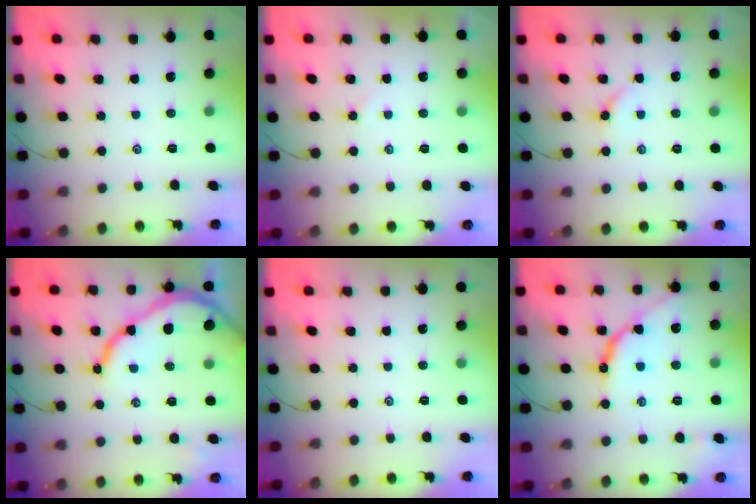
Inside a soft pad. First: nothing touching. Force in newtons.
{"total": 1.7, "press": 1.7, "slide": 0.3}
{"total": 5.9, "press": 5.8, "slide": 0.7}
{"total": 11.8, "press": 11.7, "slide": 1.5}
{"total": 0.0}
{"total": 9.2, "press": 9.2, "slide": 0.9}